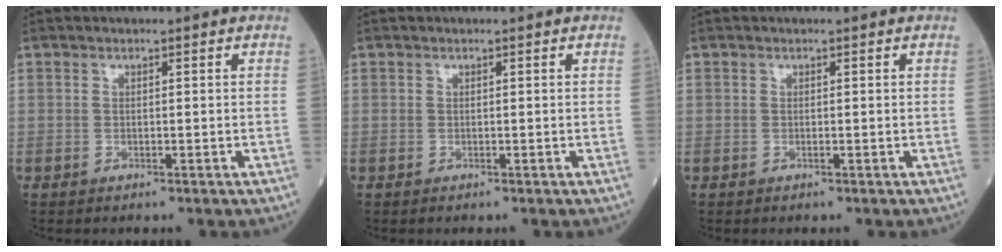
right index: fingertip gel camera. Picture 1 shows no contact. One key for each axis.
{"total": 0.0}
{"total": 0.0}